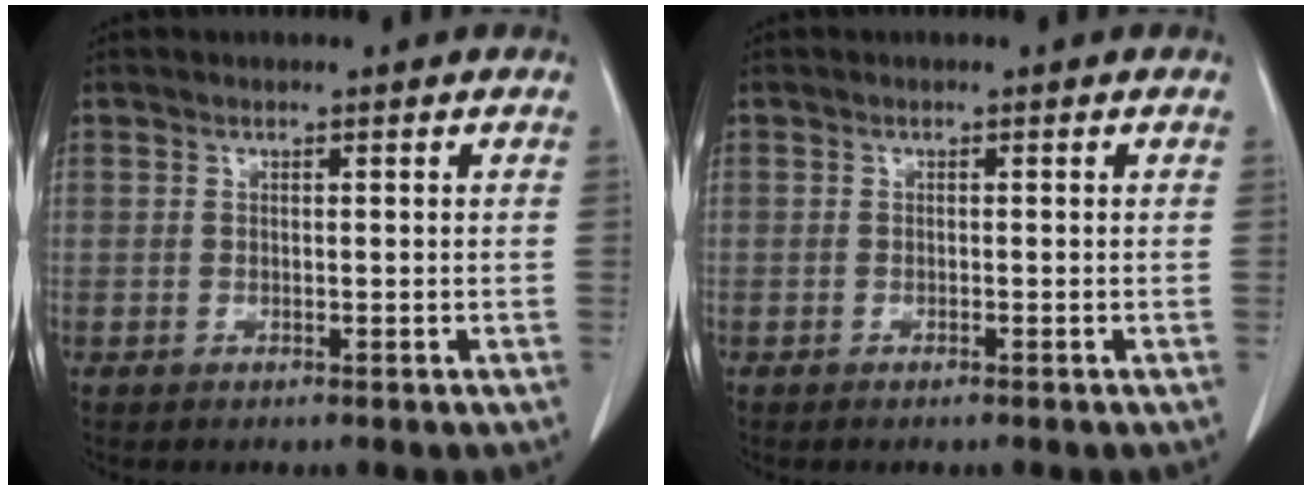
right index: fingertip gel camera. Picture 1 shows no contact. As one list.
[{"total": 0.6, "force": [-0.5, 0.0, 0.3], "torque": [-0.011, -0.001, -0.007]}]